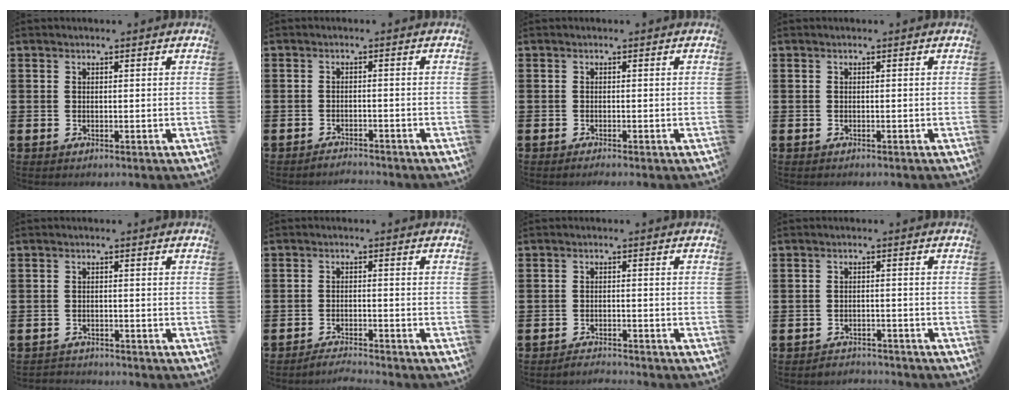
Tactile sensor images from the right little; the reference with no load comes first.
{"total": 1.6, "force": [-1.6, 0.0, -0.1], "torque": [-0.003, 0.004, -0.035]}
{"total": 0.5, "force": [-0.4, 0.0, 0.3], "torque": [-0.006, -0.003, -0.007]}
{"total": 0.0}
{"total": 1.3, "force": [-1.3, 0.1, -0.2], "torque": [-0.001, 0.003, -0.030]}
{"total": 2.2, "force": [-2.2, -0.2, 0.1], "torque": [-0.005, 0.004, -0.045]}
{"total": 1.7, "force": [-1.7, -0.1, -0.1], "torque": [-0.002, 0.005, -0.036]}
{"total": 1.9, "force": [-1.9, 0.1, -0.3], "torque": [-0.002, 0.005, -0.042]}